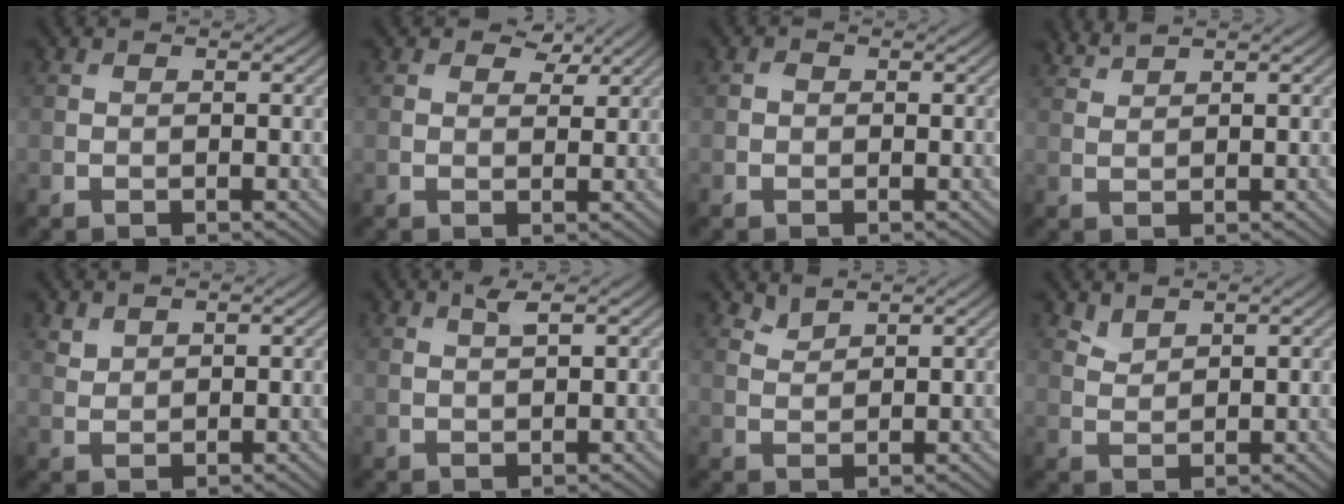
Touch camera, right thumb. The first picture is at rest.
{"total": 2.8, "force": [1.9, 1.5, 1.4], "torque": [-0.019, -0.004, 0.031]}
{"total": 0.5, "force": [0.1, 0.5, 0.2], "torque": [-0.001, -0.003, -0.002]}
{"total": 1.7, "force": [1.6, 0.1, 0.6], "torque": [-0.020, 0.005, 0.040]}
{"total": 1.6, "force": [1.4, 0.7, 0.5], "torque": [-0.016, -0.001, 0.035]}
{"total": 1.6, "force": [1.0, 0.1, 1.3], "torque": [-0.033, 0.004, 0.020]}
{"total": 1.7, "force": [1.6, 0.3, 0.4], "torque": [-0.017, -0.003, 0.040]}
{"total": 1.9, "force": [1.8, 0.6, 0.6], "torque": [-0.020, -0.003, 0.043]}